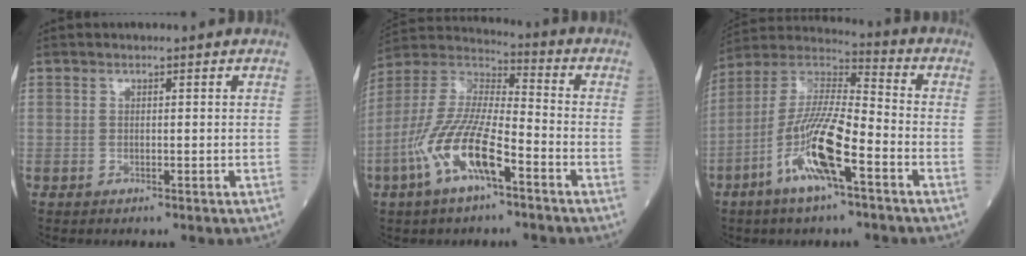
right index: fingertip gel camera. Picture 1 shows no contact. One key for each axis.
{"total": 13.8, "fx": -6.1, "fy": 3.6, "fz": 11.8, "tx": -0.256, "ty": 0.001, "tz": -0.119}
{"total": 14.1, "fx": -6.0, "fy": 2.3, "fz": 12.6, "tx": -0.253, "ty": -0.003, "tz": -0.116}